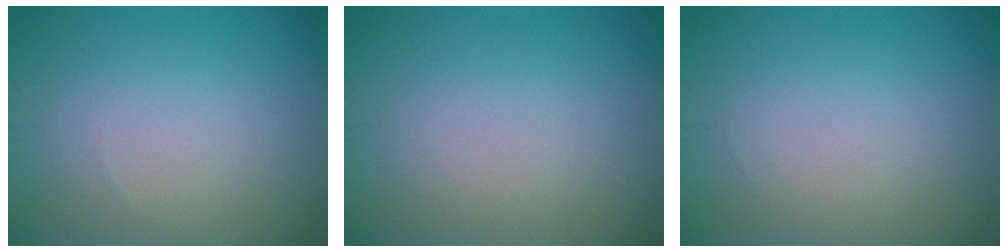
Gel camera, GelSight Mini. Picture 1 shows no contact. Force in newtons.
{"total": 0.0}
{"total": 0.0}